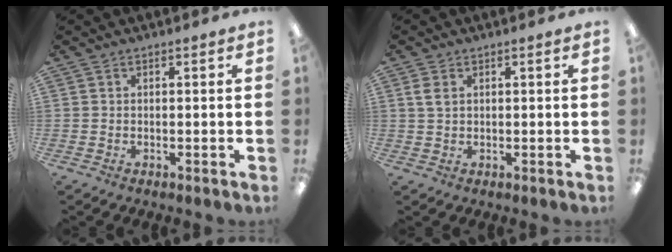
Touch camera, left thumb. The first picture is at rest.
{"total": 2.7, "force": [0.9, 1.8, 1.9], "torque": [-0.040, 0.005, 0.014]}